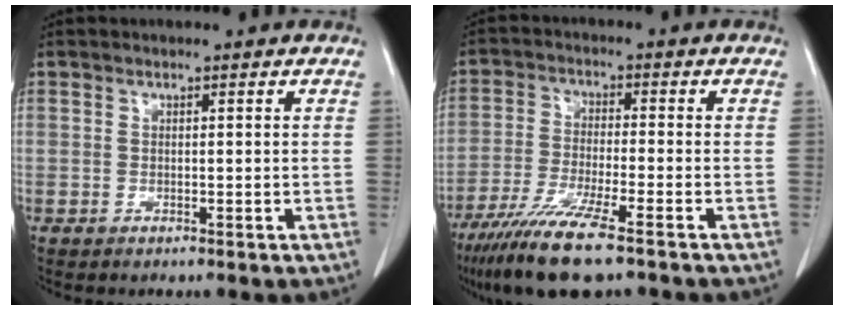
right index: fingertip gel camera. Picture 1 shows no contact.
{"total": 11.2, "force": [-7.7, 0.6, 8.1], "torque": [-0.152, -0.032, -0.135]}